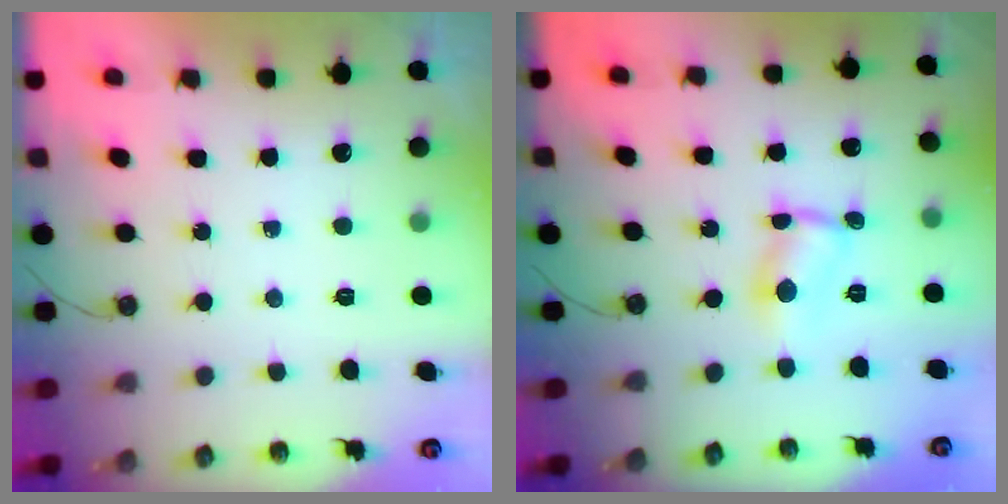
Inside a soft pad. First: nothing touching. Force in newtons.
{"total": 2.4, "press": 2.4, "slide": 0.1}